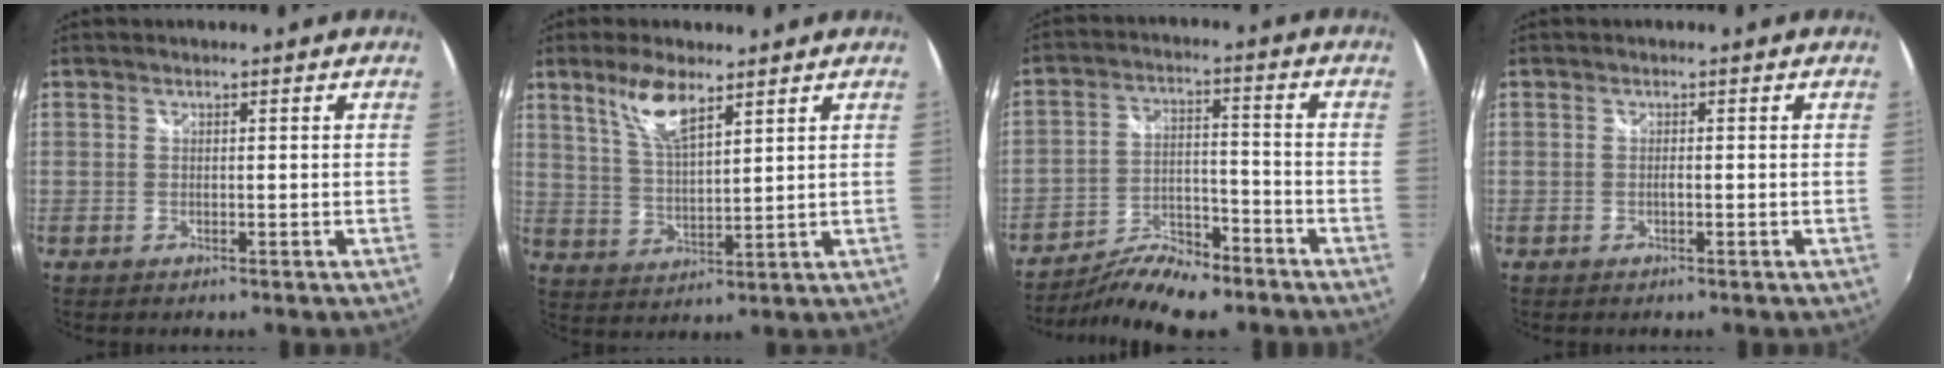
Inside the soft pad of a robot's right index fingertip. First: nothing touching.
{"total": 8.0, "force": [5.2, 2.2, 5.7], "torque": [-0.112, 0.003, 0.106]}
{"total": 12.3, "force": [-10.2, 3.8, 5.6], "torque": [-0.123, -0.003, -0.175]}
{"total": 0.6, "force": [-0.3, 0.1, 0.5], "torque": [-0.010, 0.000, -0.006]}